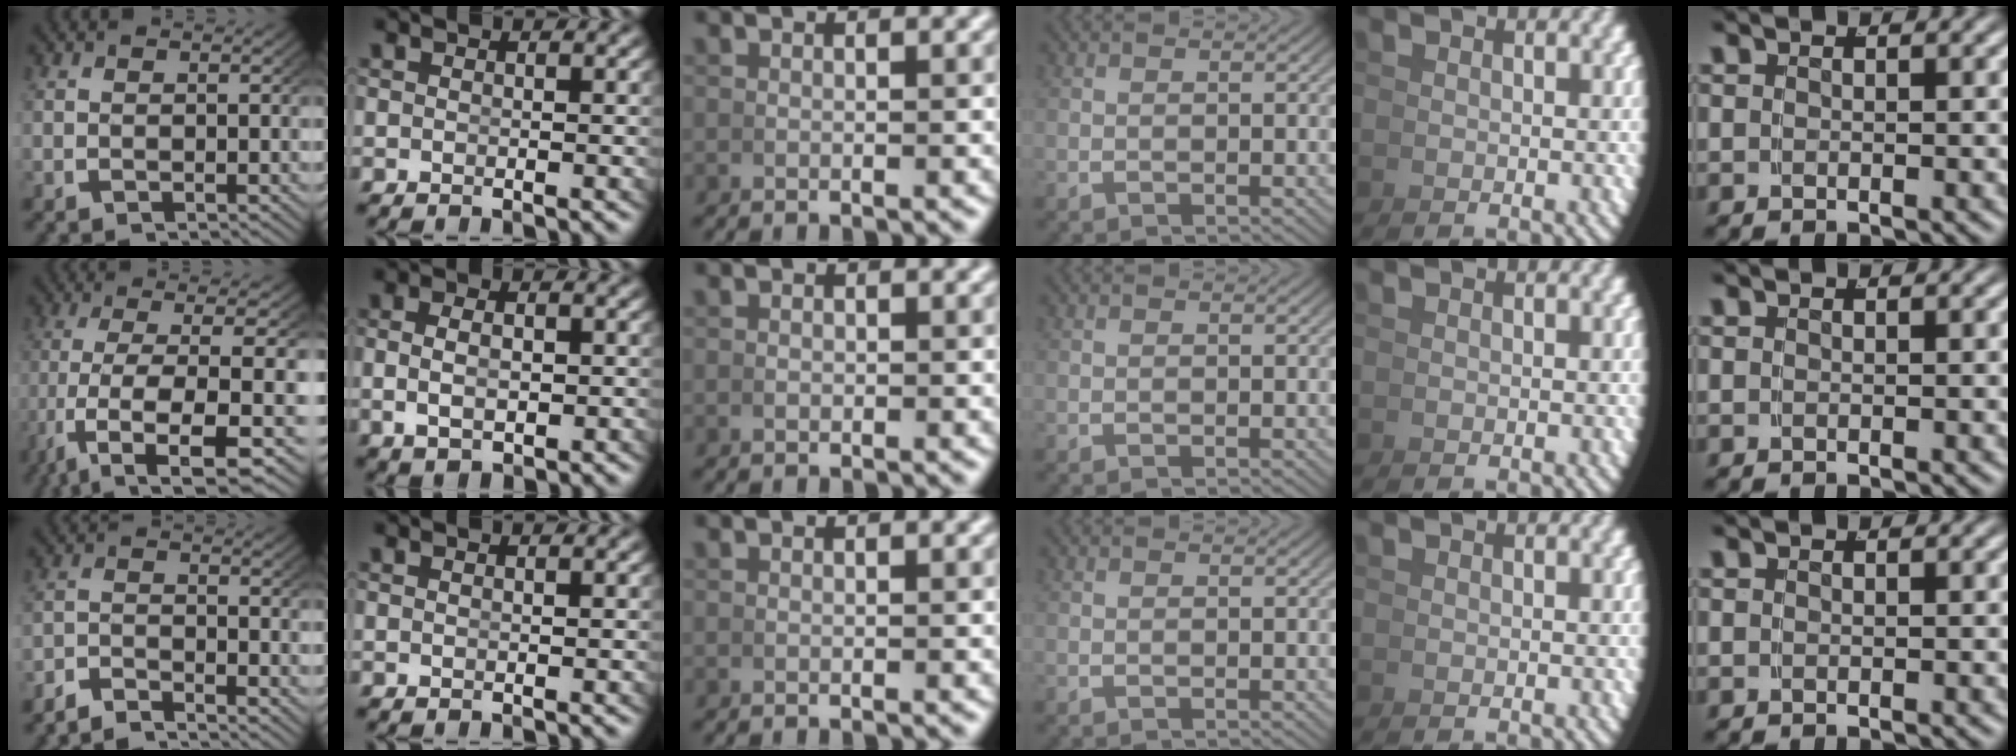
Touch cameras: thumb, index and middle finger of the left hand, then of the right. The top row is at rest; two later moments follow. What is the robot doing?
{"motion": "lift_and_place", "object": "hoodie"}